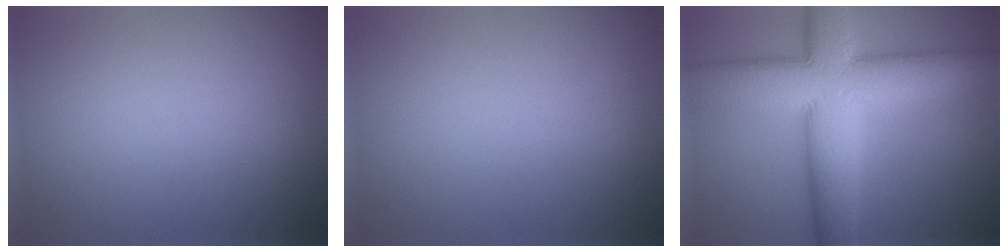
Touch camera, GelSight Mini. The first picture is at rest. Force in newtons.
{"total": 0.0}
{"total": 12.2, "press": 12.2, "slide": 0.6}